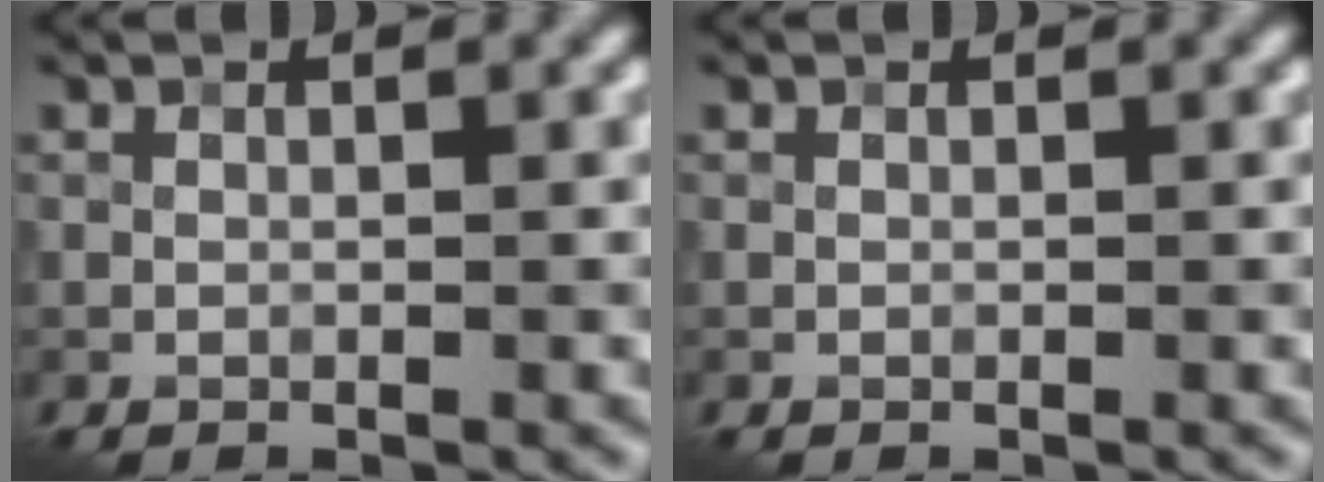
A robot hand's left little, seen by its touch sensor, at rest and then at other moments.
{"total": 0.0}